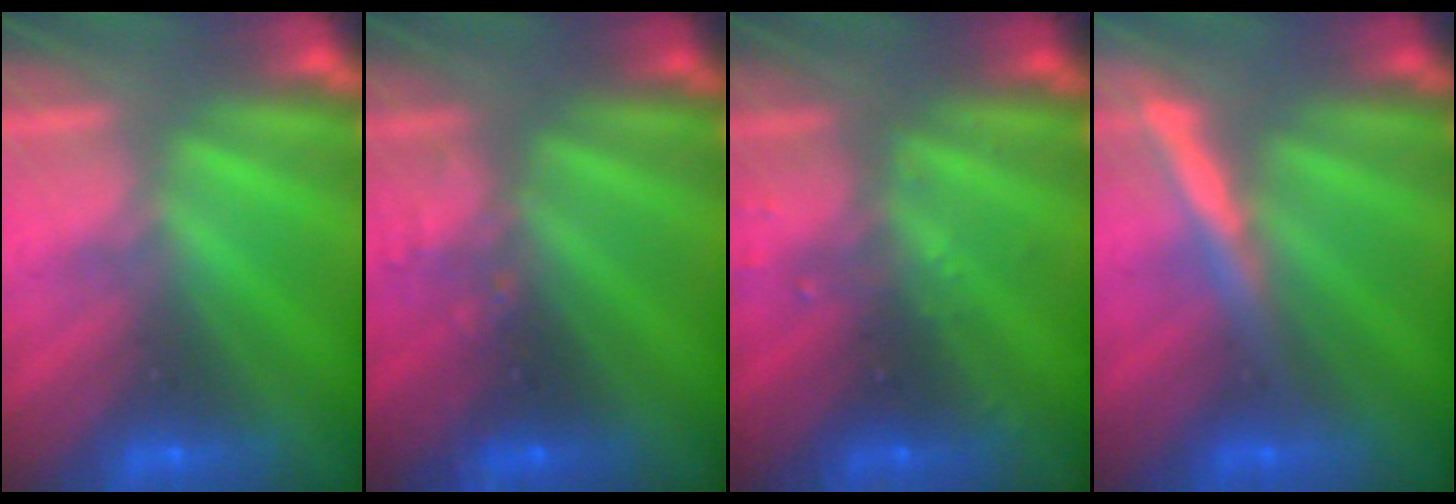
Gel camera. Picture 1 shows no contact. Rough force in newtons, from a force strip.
{"total": 2.9}
{"total": 2.9}
{"total": 3.7}